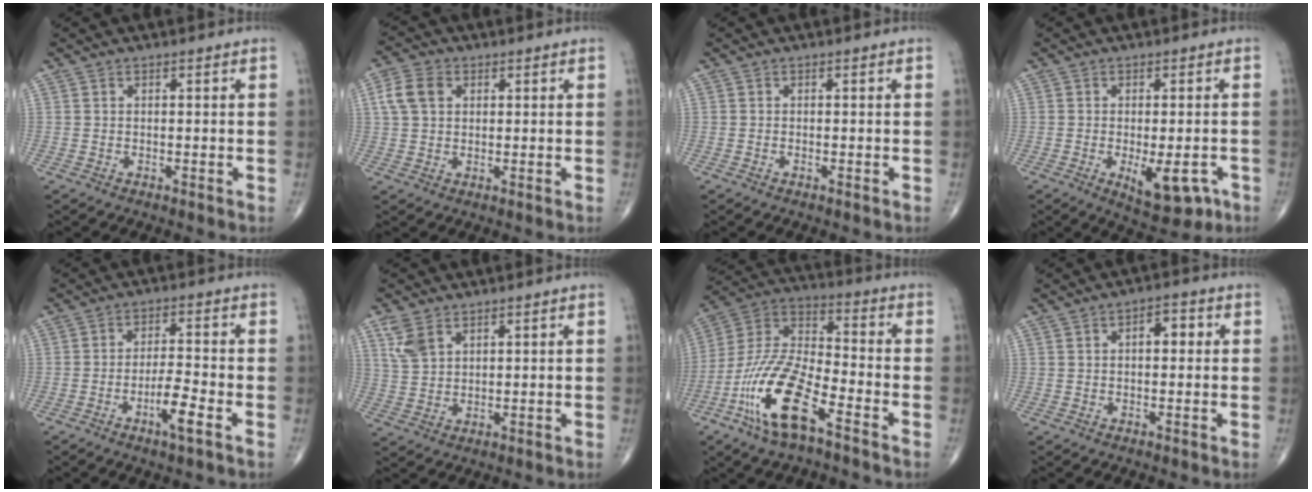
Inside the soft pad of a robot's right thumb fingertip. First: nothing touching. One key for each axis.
{"total": 5.9, "fx": 1.7, "fy": 4.2, "fz": 3.7, "tx": -0.076, "ty": 0.010, "tz": 0.031}
{"total": 0.0}
{"total": 8.9, "fx": -3.2, "fy": 3.7, "fz": 7.4, "tx": -0.089, "ty": -0.006, "tz": -0.035}
{"total": 5.9, "fx": -2.8, "fy": 0.7, "fz": 5.1, "tx": -0.099, "ty": 0.016, "tz": -0.050}
{"total": 5.1, "fx": 2.9, "fy": 2.9, "fz": 2.9, "tx": -0.057, "ty": -0.007, "tz": 0.068}
{"total": 17.0, "fx": -8.6, "fy": 5.7, "fz": 13.4, "tx": -0.279, "ty": 0.045, "tz": -0.170}
{"total": 3.6, "fx": 0.6, "fy": 2.0, "fz": 3.0, "tx": -0.032, "ty": 0.007, "tz": 0.005}